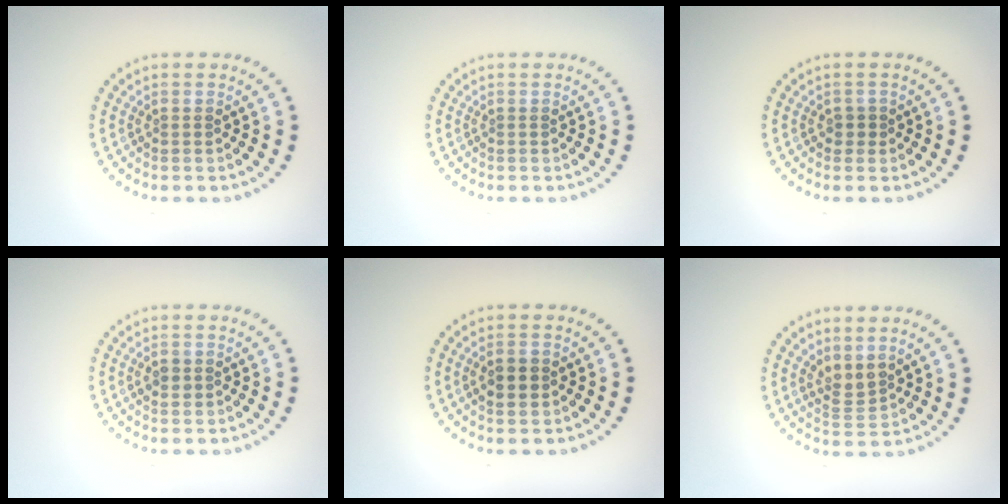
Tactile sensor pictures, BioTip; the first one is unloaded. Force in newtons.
{"total": 0.0}
{"total": 1.0, "press": 0.9, "slide": 0.4}
{"total": 1.1, "press": 1.1, "slide": 0.2}
{"total": 1.9, "press": 1.9, "slide": 0.2}
{"total": 2.0, "press": 1.6, "slide": 1.3}